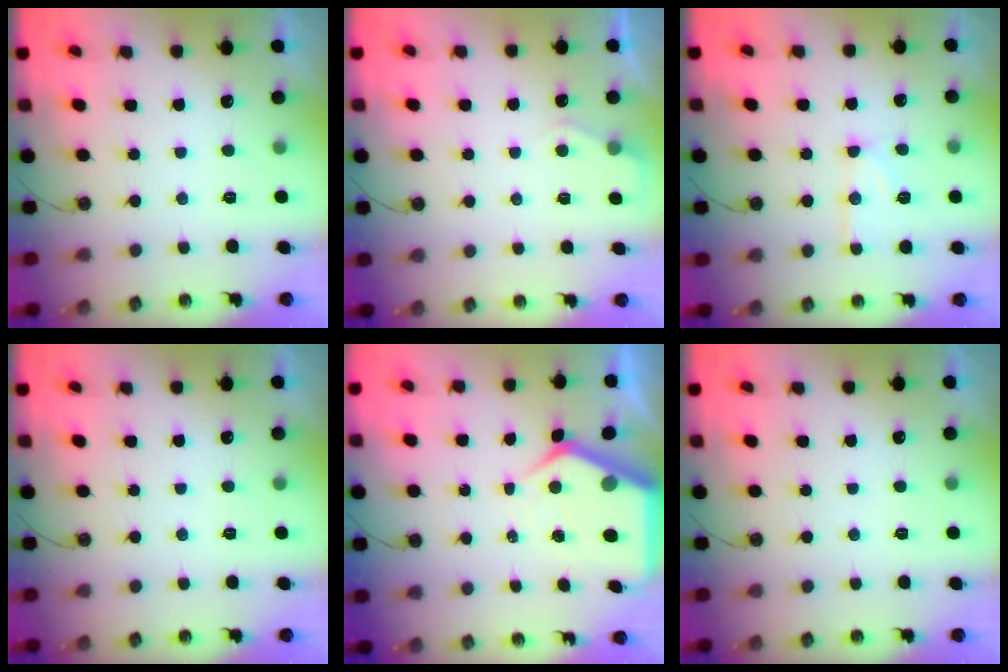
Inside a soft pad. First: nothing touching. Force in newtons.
{"total": 3.7, "press": 3.7, "slide": 0.5}
{"total": 12.8, "press": 12.8, "slide": 1.0}
{"total": 0.0}
{"total": 7.6, "press": 7.6, "slide": 0.9}
{"total": 0.0}